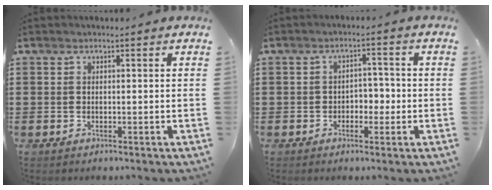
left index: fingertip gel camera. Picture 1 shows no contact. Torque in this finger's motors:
{"motor_torque": [-0.10, 0.06, 0.05, 0.02]}